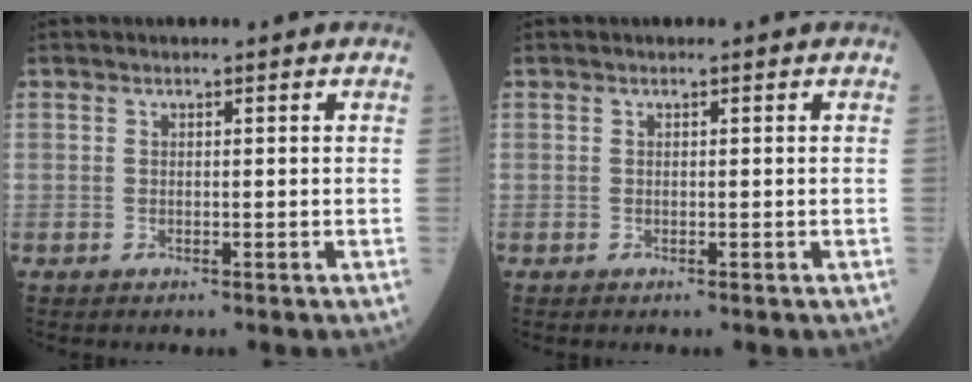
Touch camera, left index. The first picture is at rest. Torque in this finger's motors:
{"motor_torque": [0.11, 0.11, 0.02, 0.00]}